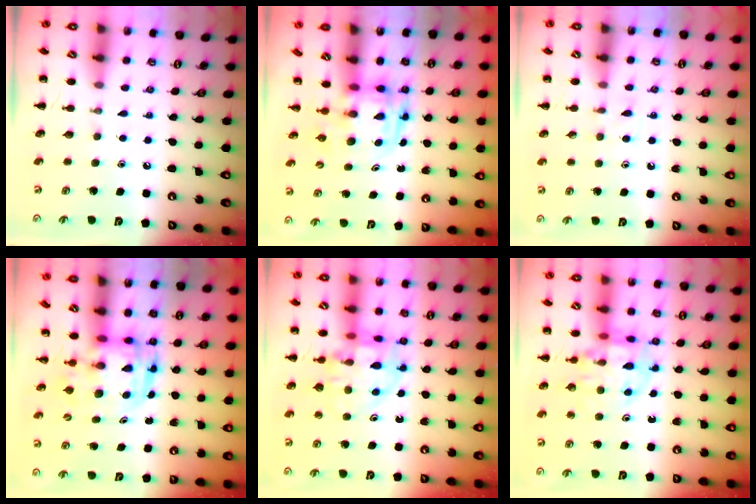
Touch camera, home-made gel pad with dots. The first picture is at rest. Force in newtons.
{"total": 3.7, "press": 3.6, "slide": 0.7}
{"total": 4.2, "press": 3.9, "slide": 1.6}
{"total": 3.7, "press": 3.6, "slide": 0.7}
{"total": 13.7, "press": 13.3, "slide": 3.3}
{"total": 11.9, "press": 11.6, "slide": 2.8}